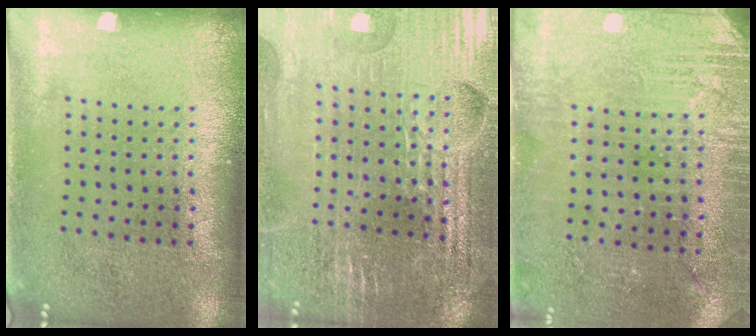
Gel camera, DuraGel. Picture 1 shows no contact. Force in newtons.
{"total": 3.8, "press": 3.8, "slide": 0.8}
{"total": 2.9, "press": 2.8, "slide": 0.6}